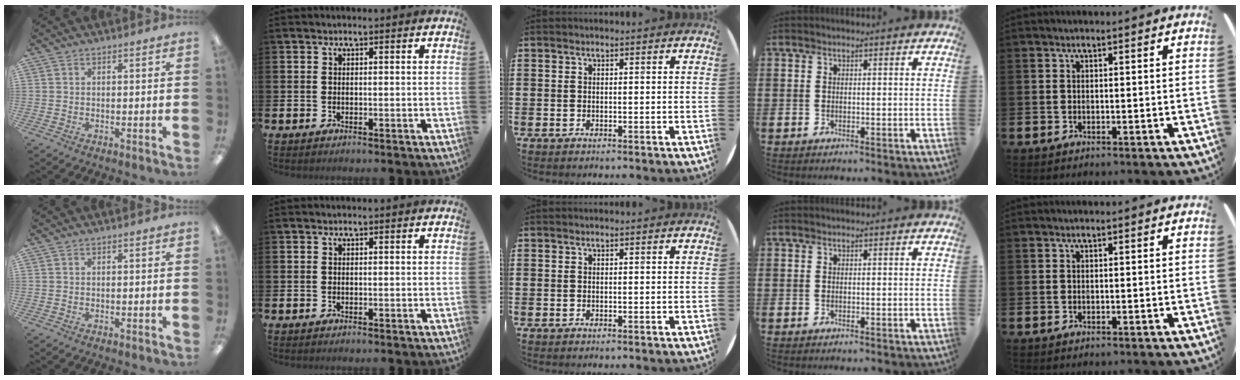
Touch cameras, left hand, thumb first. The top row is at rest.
{}